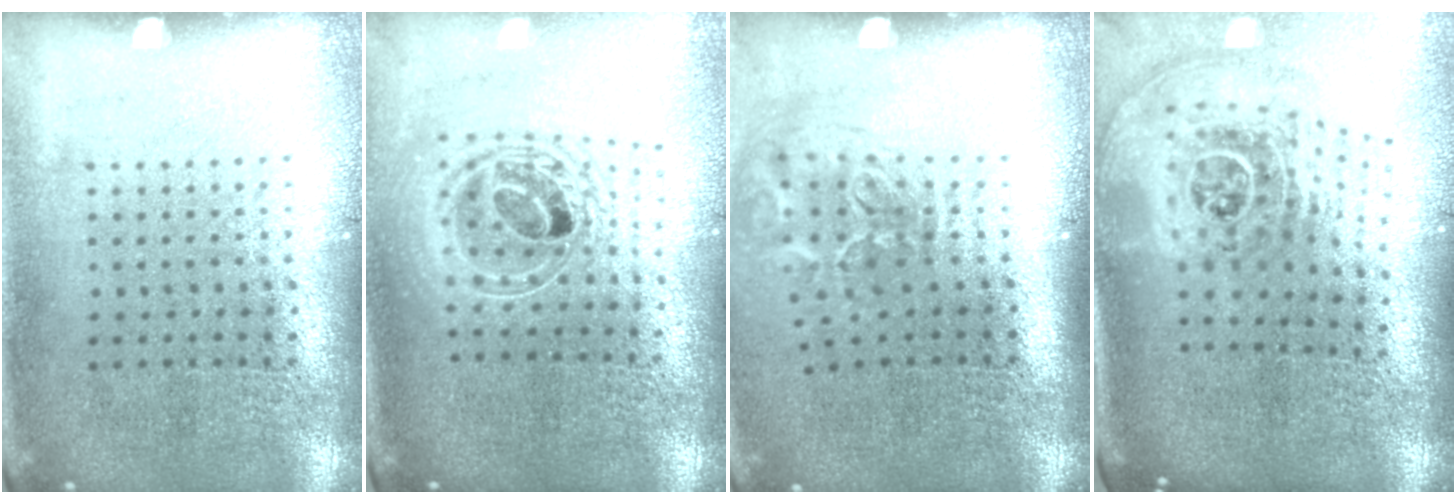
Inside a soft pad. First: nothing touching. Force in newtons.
{"total": 2.0, "press": 1.5, "slide": 1.3}
{"total": 2.1, "press": 1.3, "slide": 1.6}
{"total": 2.8, "press": 1.8, "slide": 2.1}